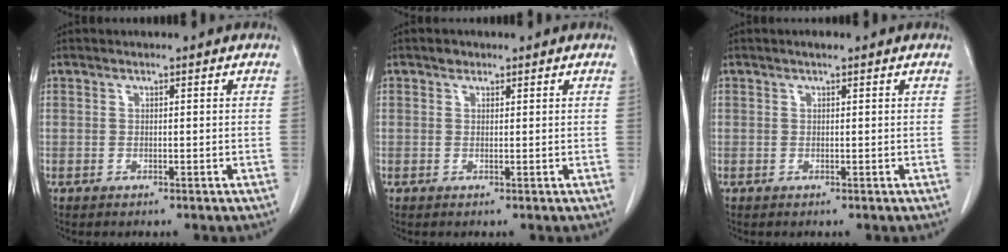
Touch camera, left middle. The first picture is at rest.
{"total": 1.0, "force": [0.7, 0.6, 0.2], "torque": [-0.002, 0.001, 0.010]}
{"total": 0.9, "force": [0.7, 0.1, 0.6], "torque": [-0.012, 0.002, 0.012]}